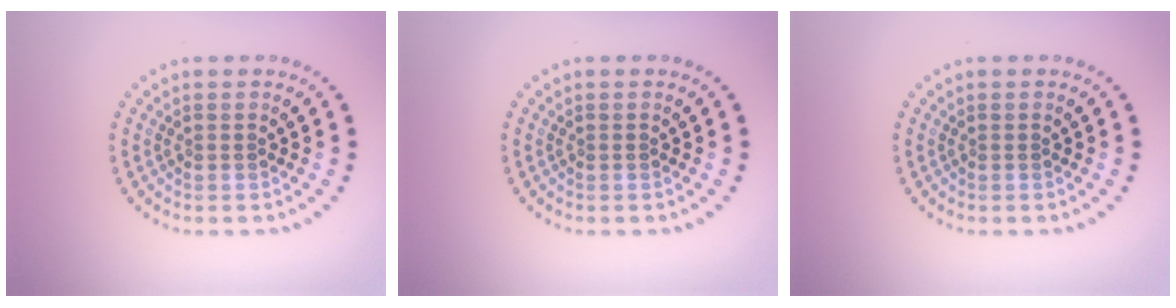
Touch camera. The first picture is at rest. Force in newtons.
{"total": 0.0}
{"total": 0.0}